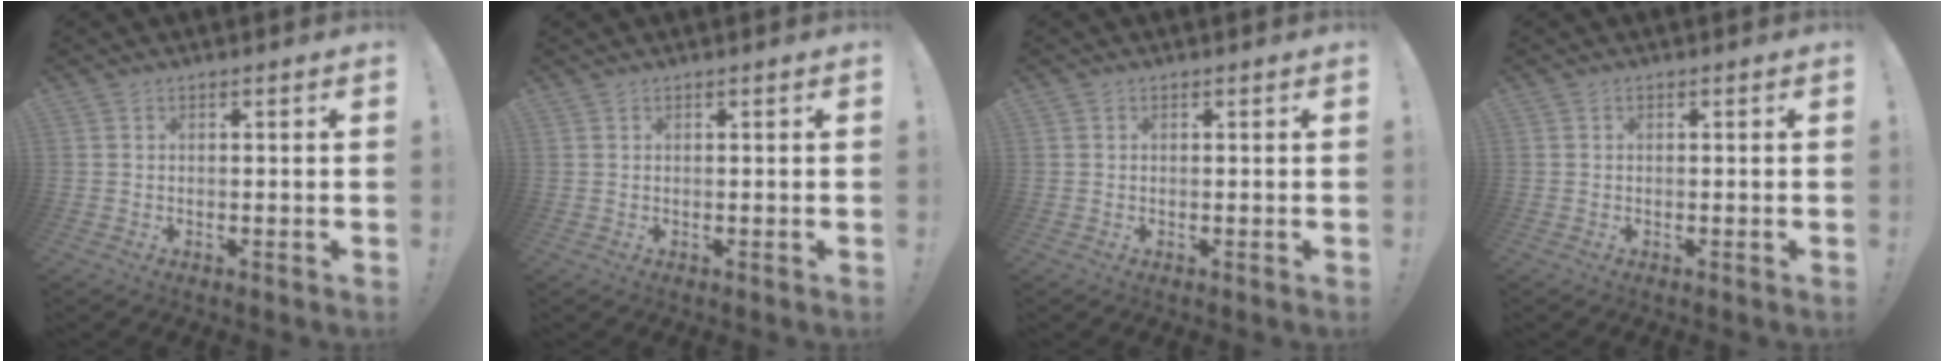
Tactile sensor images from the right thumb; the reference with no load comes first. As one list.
[{"total": 0.6, "force": [0.6, -0.1, -0.1], "torque": [0.009, -0.003, 0.009]}, {"total": 0.0}, {"total": 0.0}]